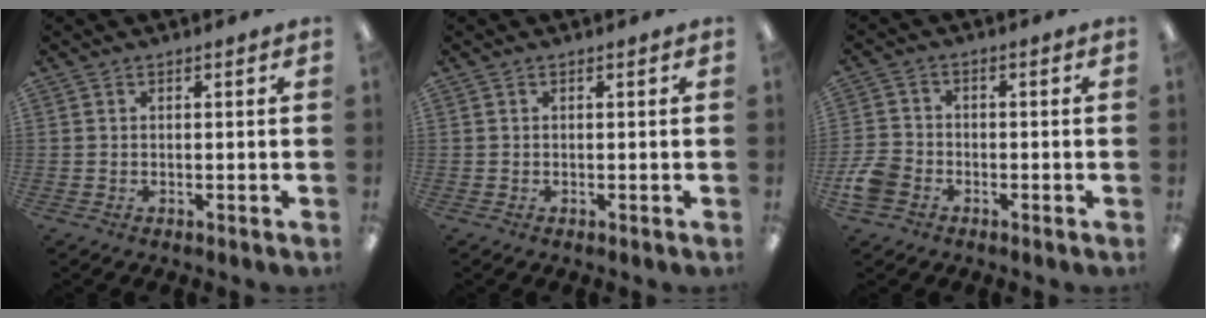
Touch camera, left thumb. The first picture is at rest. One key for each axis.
{"total": 0.0}
{"total": 6.1, "fx": -2.7, "fy": 4.6, "fz": 2.9, "tx": -0.060, "ty": 0.016, "tz": -0.049}